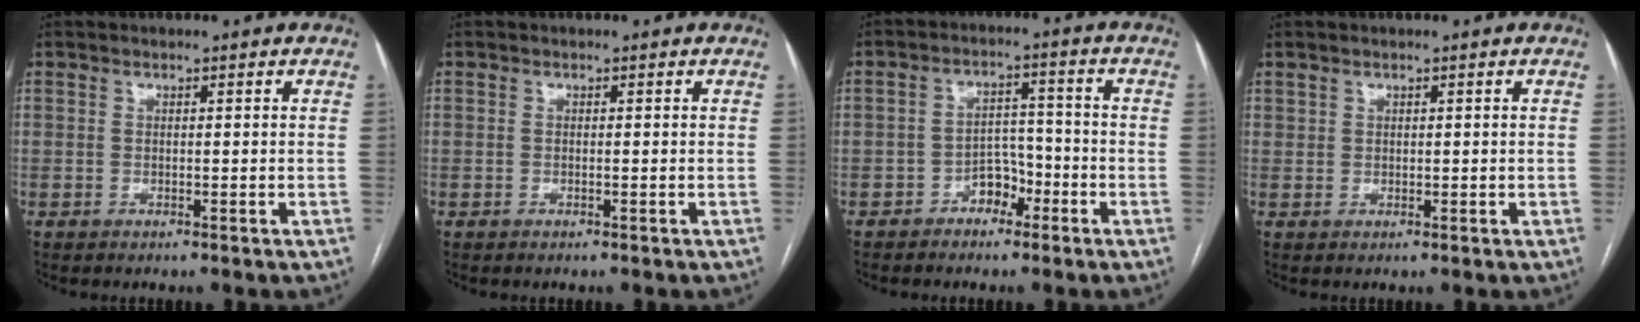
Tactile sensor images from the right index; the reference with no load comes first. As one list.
[{"total": 0.0}, {"total": 4.4, "force": [-2.5, 3.0, 2.0], "torque": [-0.021, 0.016, -0.043]}, {"total": 1.0, "force": [0.7, 0.7, 0.2], "torque": [0.003, 0.000, 0.012]}]